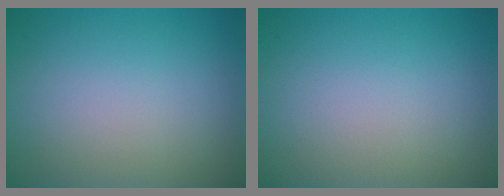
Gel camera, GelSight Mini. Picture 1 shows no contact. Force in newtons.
{"total": 0.0}